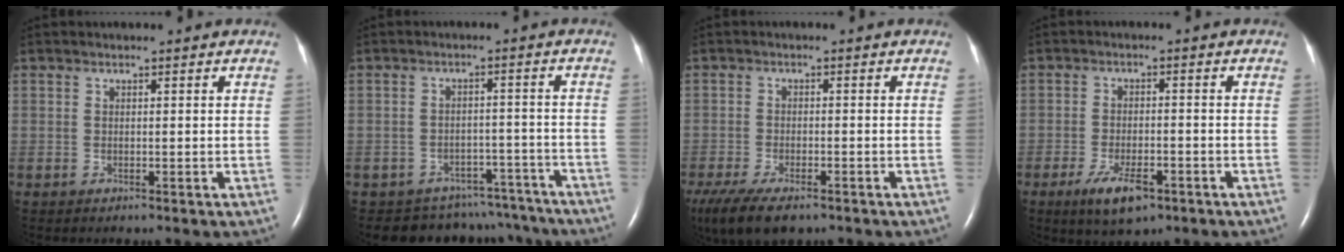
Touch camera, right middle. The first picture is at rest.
{"total": 10.5, "force": [-9.5, 4.5, -0.1], "torque": [0.011, 0.034, -0.109]}
{"total": 11.0, "force": [-7.7, 4.0, 6.8], "torque": [-0.131, -0.021, -0.121]}
{"total": 6.3, "force": [-3.6, 2.2, 4.6], "torque": [-0.089, -0.008, -0.056]}